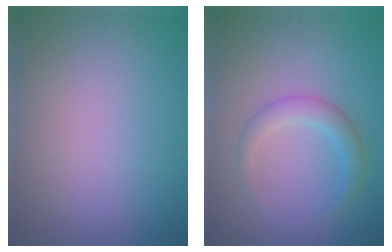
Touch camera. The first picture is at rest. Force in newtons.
{"total": 2.6, "press": 2.6, "slide": 0.1}